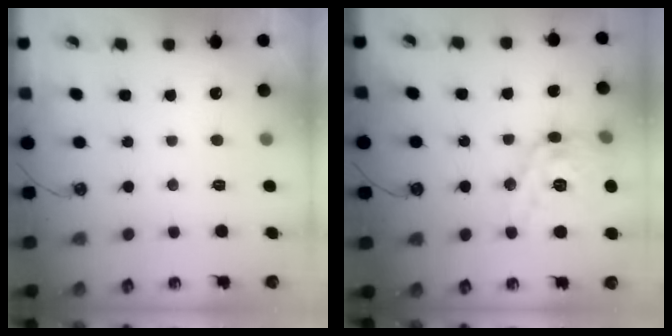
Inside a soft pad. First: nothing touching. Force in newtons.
{"total": 15.3, "press": 15.2, "slide": 1.4}